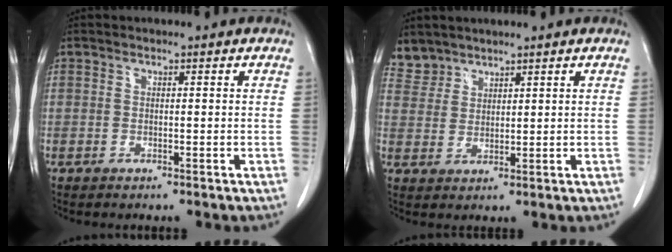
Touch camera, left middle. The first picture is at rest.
{"total": 3.6, "force": [3.3, 1.4, -0.5], "torque": [0.014, 0.009, 0.071]}